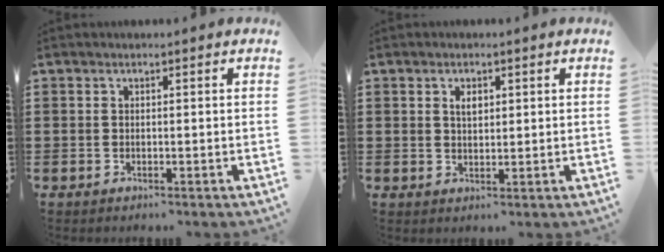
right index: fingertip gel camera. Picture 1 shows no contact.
{"total": 2.1, "force": [0.8, 1.2, 1.5], "torque": [-0.034, 0.005, 0.014]}